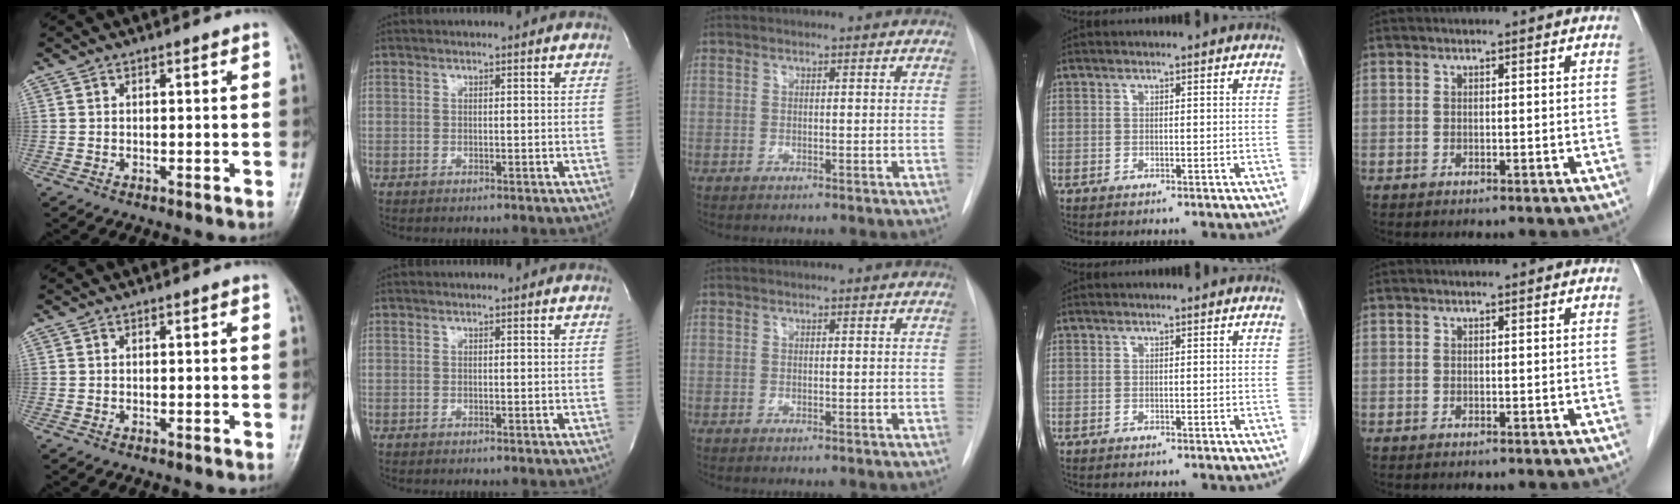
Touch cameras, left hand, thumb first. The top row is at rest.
{}